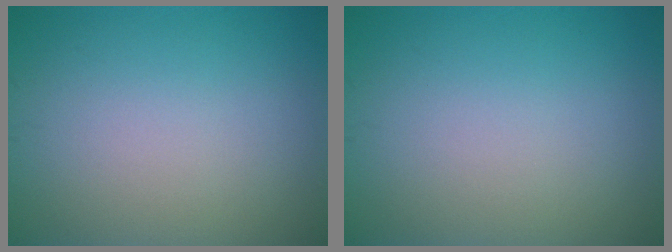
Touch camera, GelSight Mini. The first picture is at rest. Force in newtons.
{"total": 0.0}